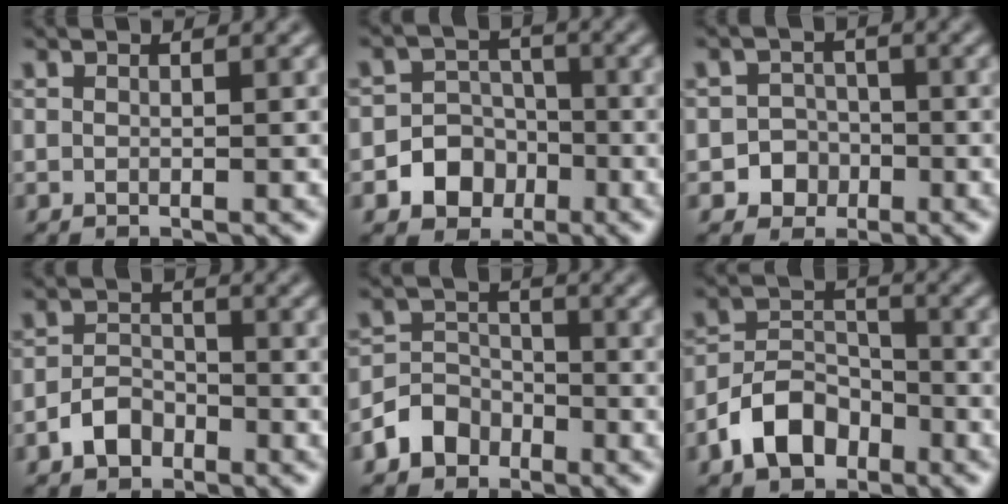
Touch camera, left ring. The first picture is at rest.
{"total": 5.7, "force": [-2.4, 4.9, 1.4], "torque": [0.012, -0.003, -0.065]}
{"total": 3.4, "force": [-1.5, 3.0, 0.4], "torque": [0.027, 0.005, -0.036]}
{"total": 2.8, "force": [-1.8, 1.8, 1.2], "torque": [-0.017, 0.009, -0.038]}
{"total": 3.6, "force": [-2.2, 2.7, 0.9], "torque": [-0.013, 0.005, -0.047]}
{"total": 5.4, "force": [-3.1, 3.5, 2.5], "torque": [-0.045, 0.001, -0.065]}